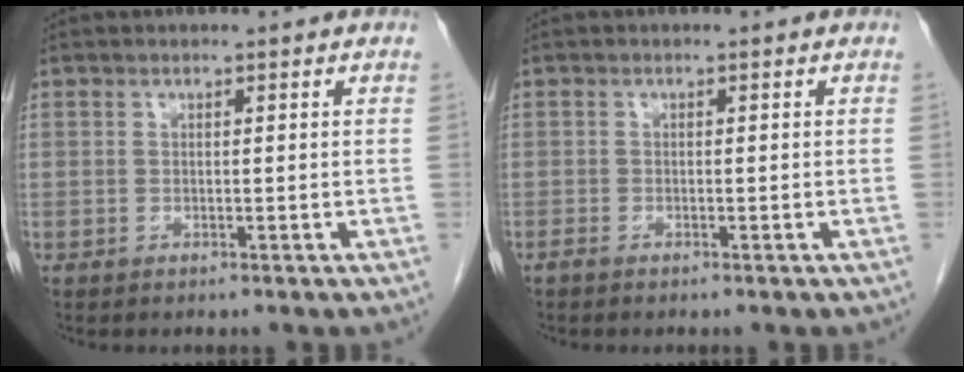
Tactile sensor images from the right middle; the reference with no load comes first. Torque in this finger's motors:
{"motor_torque": [-0.02, -0.20, -0.01, 0.01]}